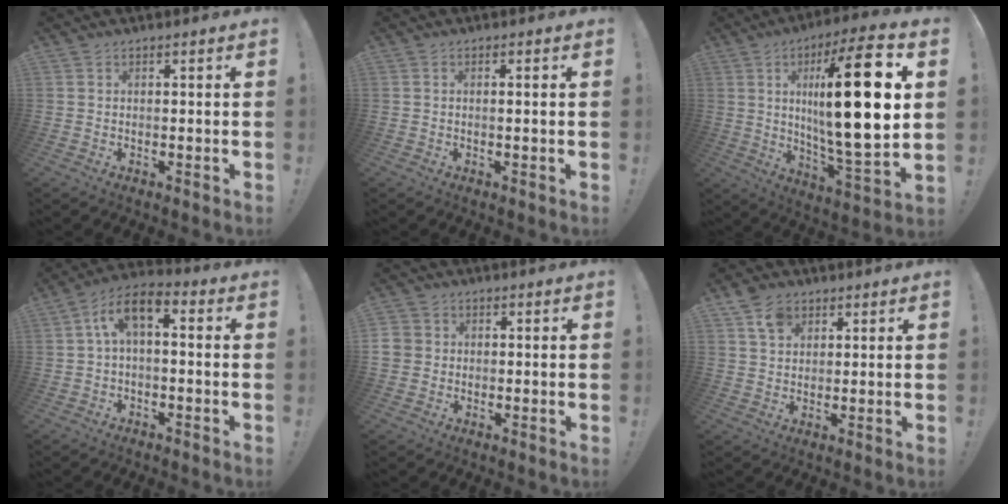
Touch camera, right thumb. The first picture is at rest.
{"total": 0.8, "force": [0.1, -0.3, 0.8], "torque": [-0.008, -0.004, -0.001]}
{"total": 26.9, "force": [5.6, 6.6, 25.4], "torque": [-0.414, -0.026, 0.075]}
{"total": 7.8, "force": [1.3, 3.8, 6.7], "torque": [-0.131, 0.007, 0.028]}
{"total": 4.2, "force": [0.0, 4.1, 0.9], "torque": [-0.023, 0.010, 0.001]}
{"total": 6.1, "force": [3.4, 4.2, 2.7], "torque": [-0.048, -0.006, 0.064]}